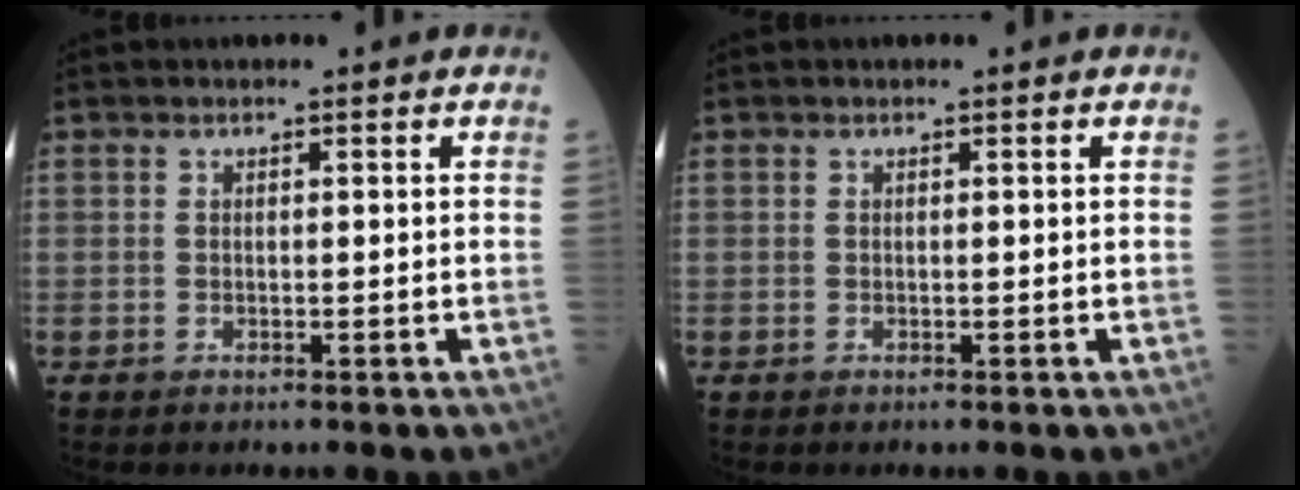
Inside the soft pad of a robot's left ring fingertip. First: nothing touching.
{"total": 0.0}